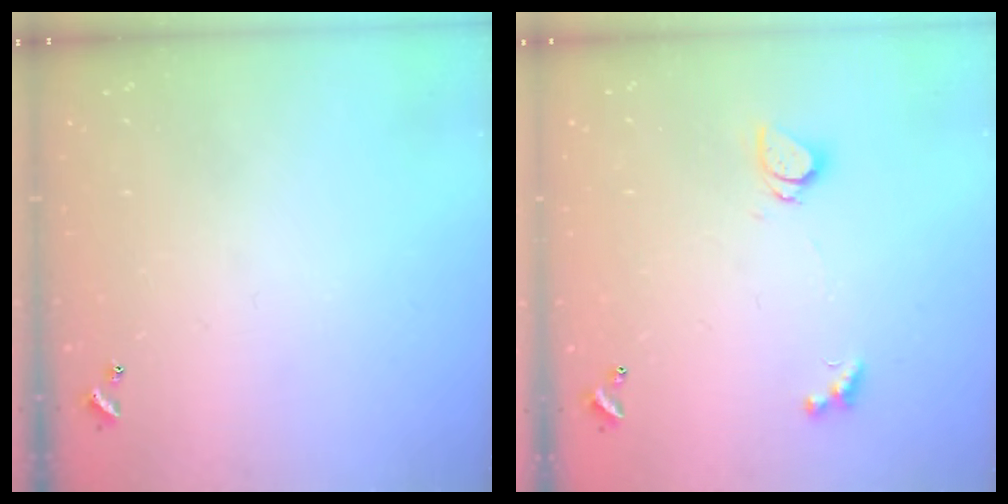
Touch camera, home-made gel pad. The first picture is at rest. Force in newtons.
{"total": 1.6, "press": 1.6, "slide": 0.2}